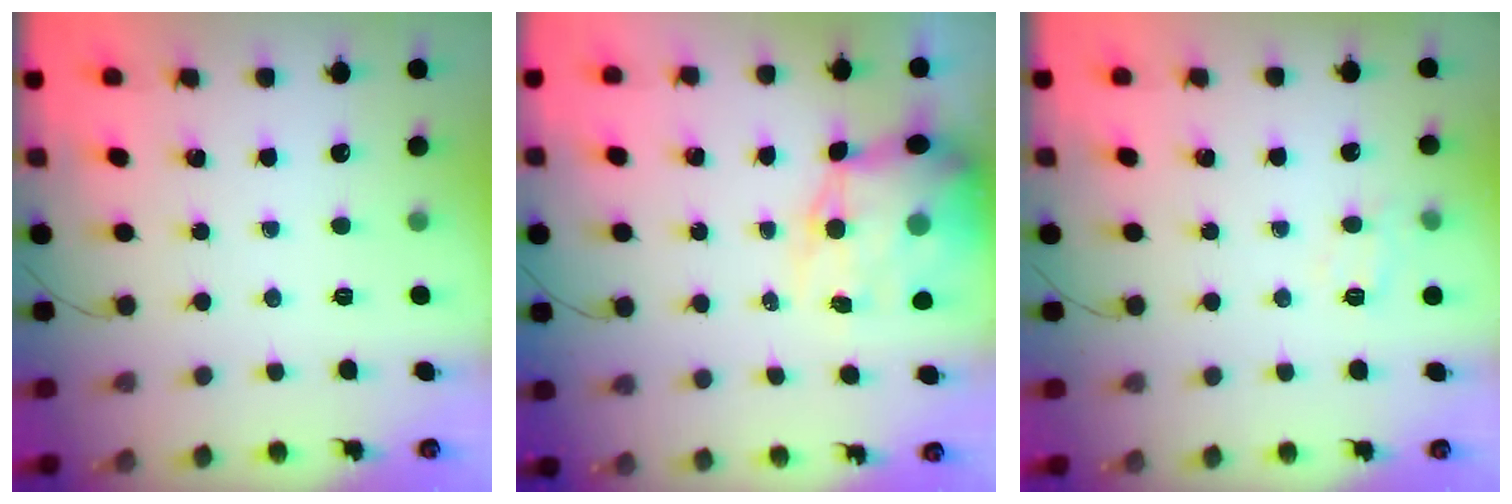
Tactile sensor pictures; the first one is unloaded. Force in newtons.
{"total": 15.2, "press": 14.8, "slide": 3.4}
{"total": 7.7, "press": 7.6, "slide": 1.2}